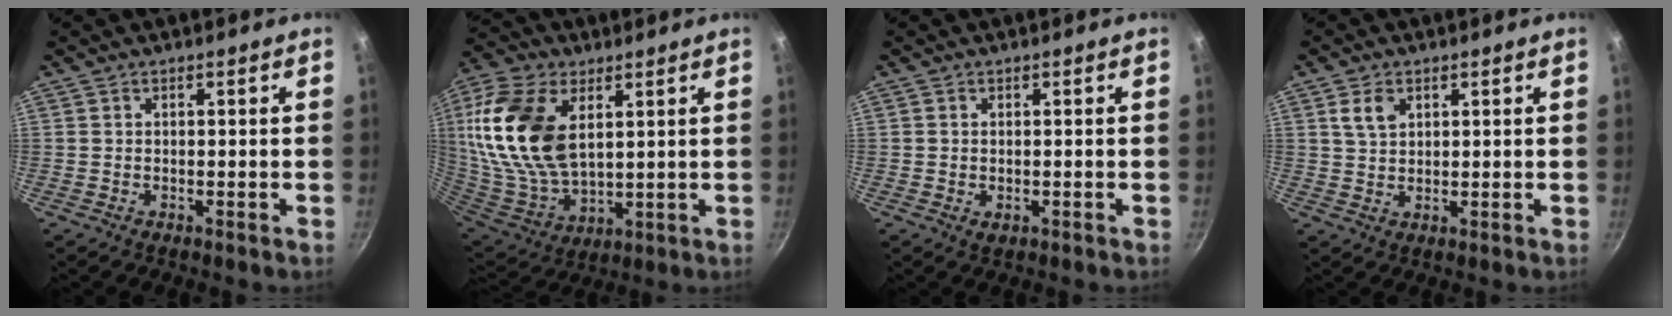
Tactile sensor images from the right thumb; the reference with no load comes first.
{"total": 21.2, "force": [6.1, 12.4, 16.1], "torque": [-0.318, -0.025, 0.121]}
{"total": 1.4, "force": [-0.4, 0.8, 1.0], "torque": [-0.018, -0.002, -0.004]}
{"total": 4.1, "force": [1.8, 2.7, 2.6], "torque": [-0.039, -0.003, 0.035]}